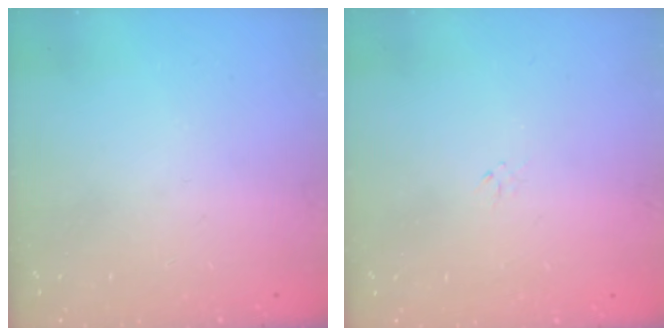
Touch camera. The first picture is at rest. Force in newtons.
{"total": 0.0}